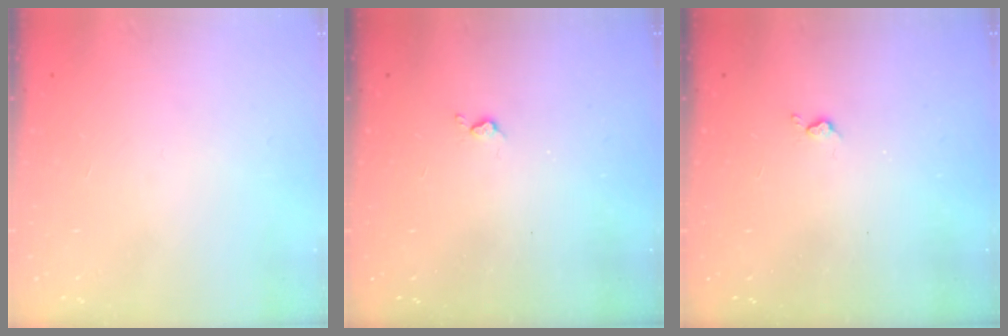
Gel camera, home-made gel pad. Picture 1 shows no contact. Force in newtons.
{"total": 2.2, "press": 2.1, "slide": 0.5}
{"total": 2.2, "press": 2.1, "slide": 0.5}